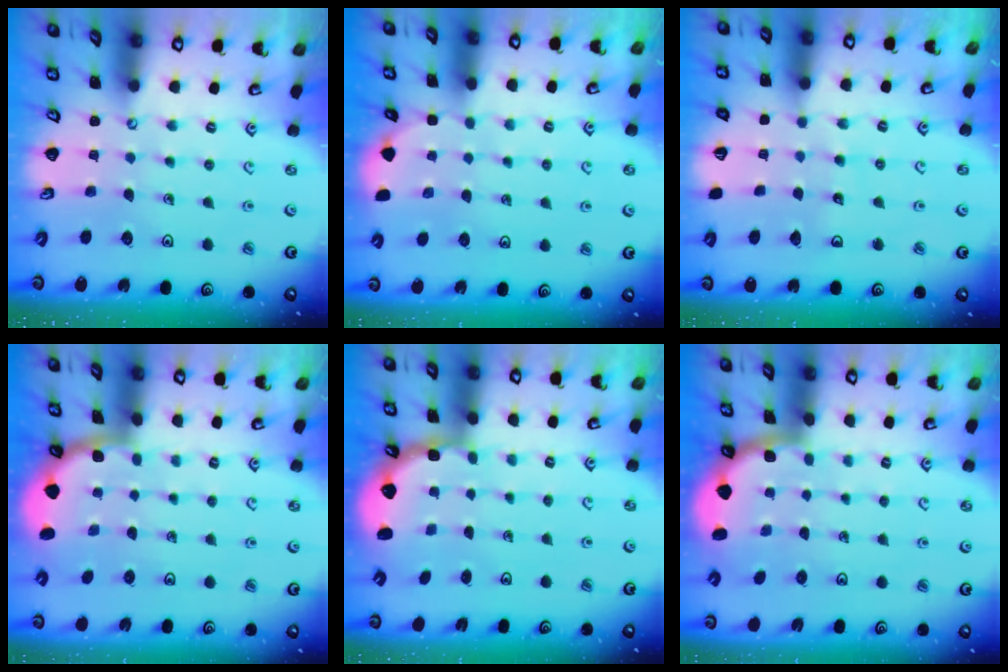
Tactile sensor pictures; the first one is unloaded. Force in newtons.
{"total": 1.7, "press": 1.6, "slide": 0.1}
{"total": 5.8, "press": 5.8, "slide": 0.5}
{"total": 1.8, "press": 1.8, "slide": 0.0}
{"total": 2.3, "press": 1.8, "slide": 1.3}
{"total": 1.6, "press": 1.6, "slide": 0.0}